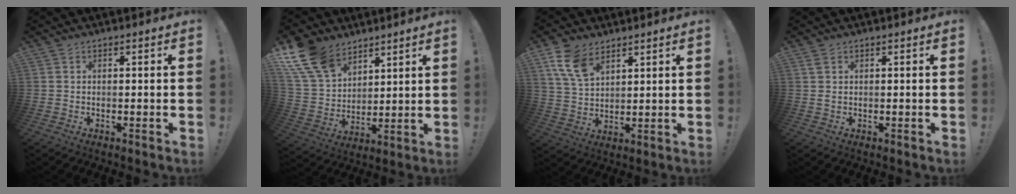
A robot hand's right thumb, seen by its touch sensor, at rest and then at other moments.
{"total": 15.6, "force": [10.3, 9.3, 7.2], "torque": [-0.154, -0.060, 0.201]}
{"total": 9.5, "force": [5.9, 5.2, 5.4], "torque": [-0.099, -0.022, 0.116]}
{"total": 1.4, "force": [0.6, 0.6, 1.0], "torque": [-0.016, 0.000, 0.010]}